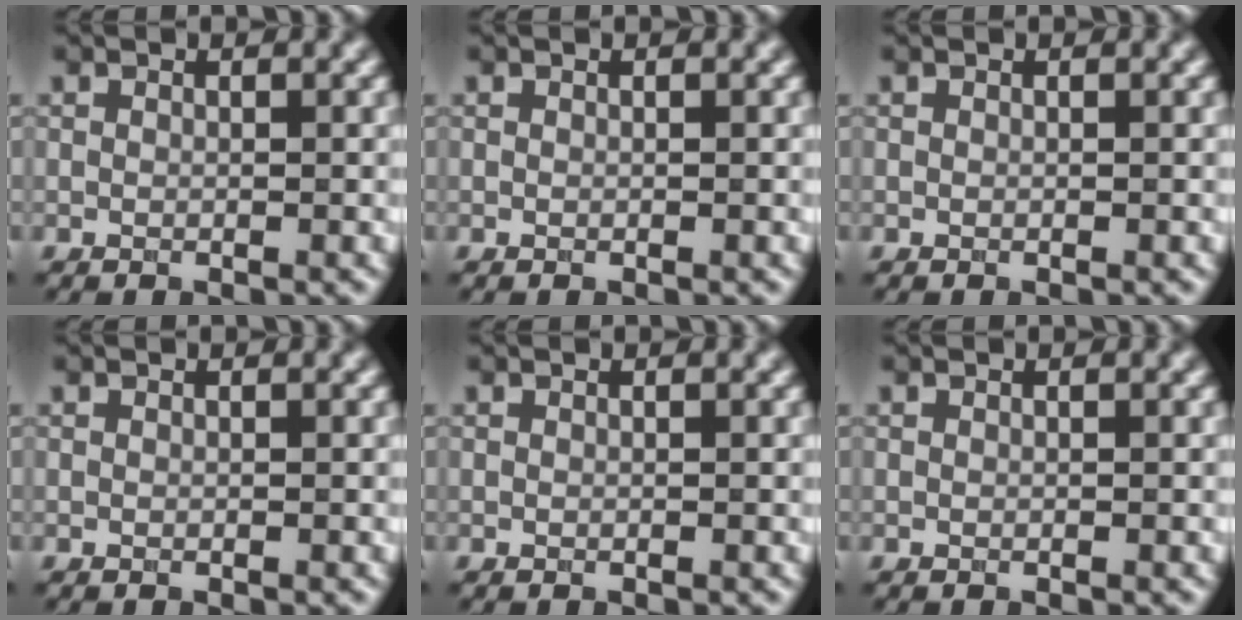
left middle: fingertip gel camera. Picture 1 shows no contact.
{"total": 0.0}
{"total": 0.0}
{"total": 0.0}
{"total": 0.0}
{"total": 0.0}